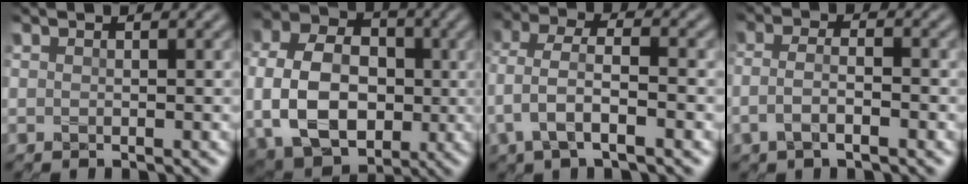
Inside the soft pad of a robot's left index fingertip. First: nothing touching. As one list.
[{"total": 10.7, "force": [-0.5, 7.7, 7.4], "torque": [-0.150, -0.001, -0.017]}, {"total": 4.8, "force": [-1.5, 2.0, 4.0], "torque": [-0.091, 0.006, -0.033]}, {"total": 2.9, "force": [-1.0, 1.0, 2.5], "torque": [-0.052, 0.001, -0.026]}]